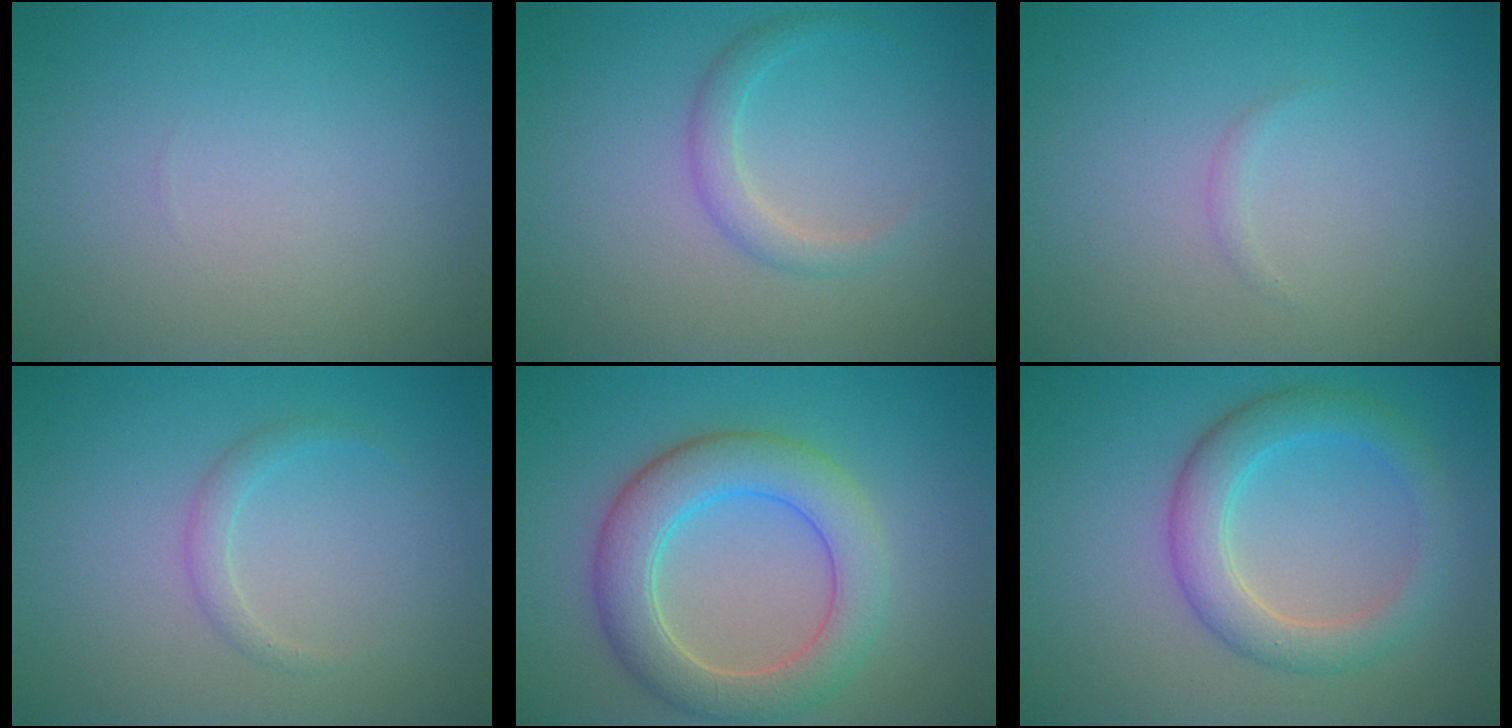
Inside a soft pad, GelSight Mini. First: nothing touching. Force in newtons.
{"total": 1.8, "press": 1.8, "slide": 0.2}
{"total": 0.5, "press": 0.5, "slide": 0.0}
{"total": 1.2, "press": 1.2, "slide": 0.0}
{"total": 6.3, "press": 6.3, "slide": 0.2}
{"total": 4.3, "press": 4.3, "slide": 0.2}